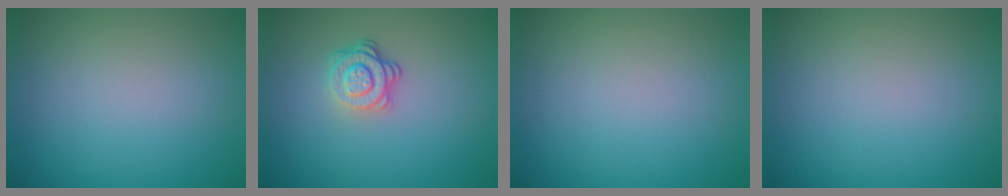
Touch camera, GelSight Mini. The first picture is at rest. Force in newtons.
{"total": 3.1, "press": 2.5, "slide": 1.8}
{"total": 0.0}
{"total": 0.0}